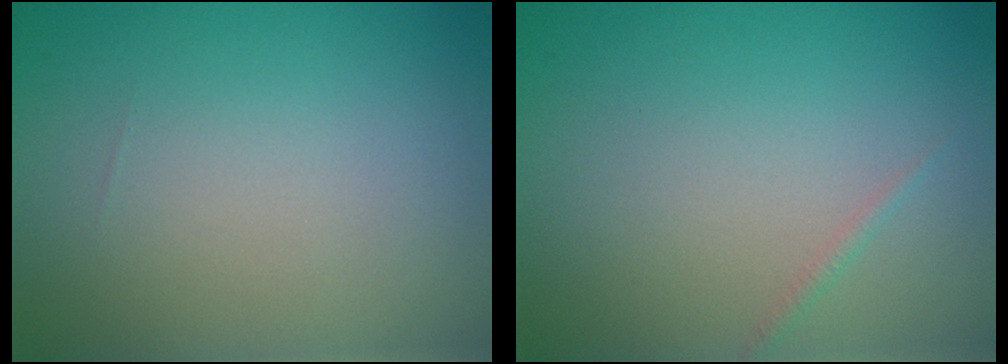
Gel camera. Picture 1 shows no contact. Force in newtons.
{"total": 0.6, "press": 0.6, "slide": 0.0}